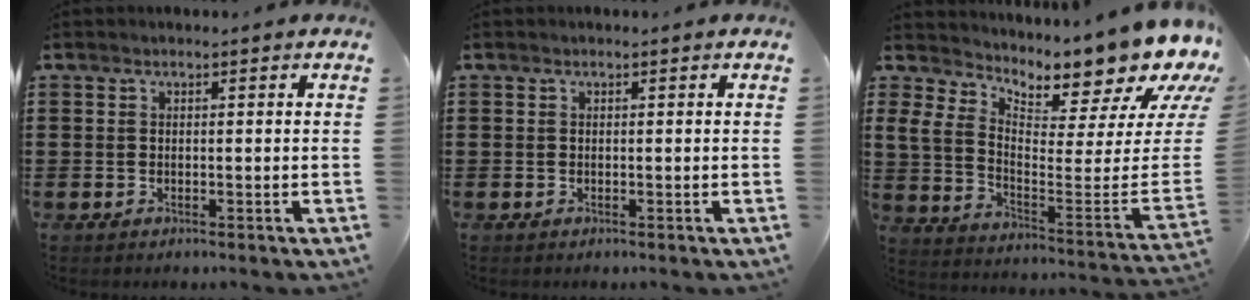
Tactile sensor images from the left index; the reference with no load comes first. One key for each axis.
{"total": 0.0}
{"total": 9.1, "fx": 7.9, "fy": 1.8, "fz": 4.1, "tx": -0.078, "ty": -0.098, "tz": 0.126}